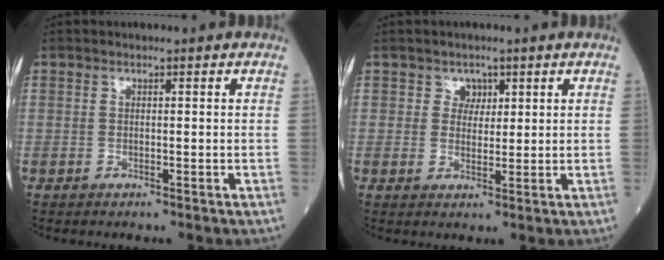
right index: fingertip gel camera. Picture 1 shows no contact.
{"total": 2.1, "force": [1.1, 1.7, 0.5], "torque": [0.000, -0.001, 0.015]}